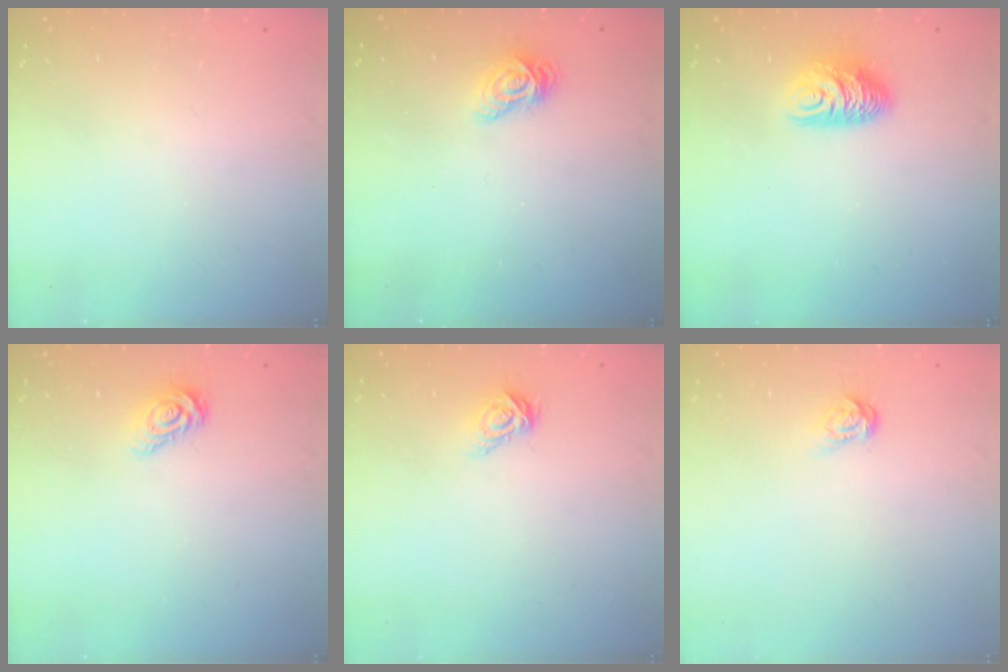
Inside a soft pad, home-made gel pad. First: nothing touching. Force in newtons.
{"total": 7.6, "press": 7.6, "slide": 0.0}
{"total": 8.5, "press": 8.5, "slide": 0.7}
{"total": 5.1, "press": 5.1, "slide": 0.3}
{"total": 5.7, "press": 5.6, "slide": 0.5}
{"total": 4.3, "press": 4.3, "slide": 0.4}